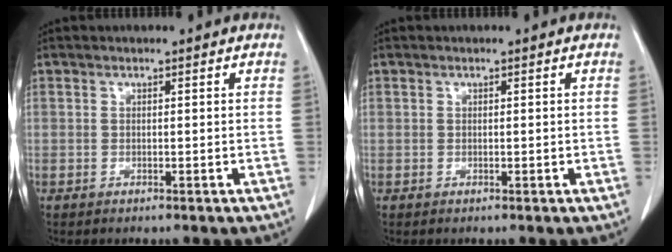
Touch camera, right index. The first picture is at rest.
{"total": 0.0}